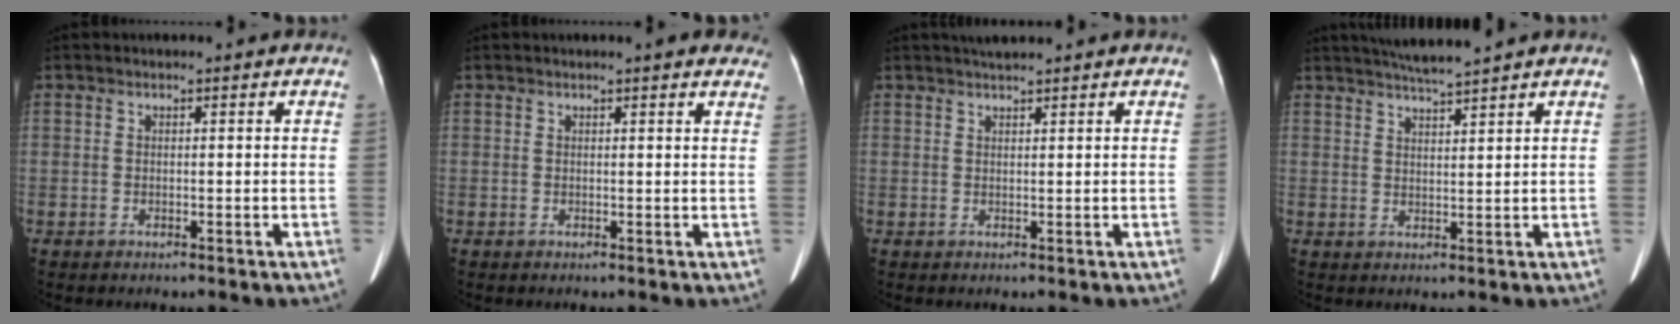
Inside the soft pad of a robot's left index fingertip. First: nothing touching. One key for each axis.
{"total": 6.0, "fx": 5.1, "fy": 1.2, "fz": 2.9, "tx": -0.022, "ty": 0.004, "tz": 0.044}
{"total": 2.5, "fx": 2.2, "fy": 0.1, "fz": 1.1, "tx": -0.015, "ty": 0.017, "tz": 0.038}
{"total": 5.3, "fx": 4.7, "fy": -1.1, "fz": 2.0, "tx": -0.037, "ty": 0.008, "tz": 0.083}